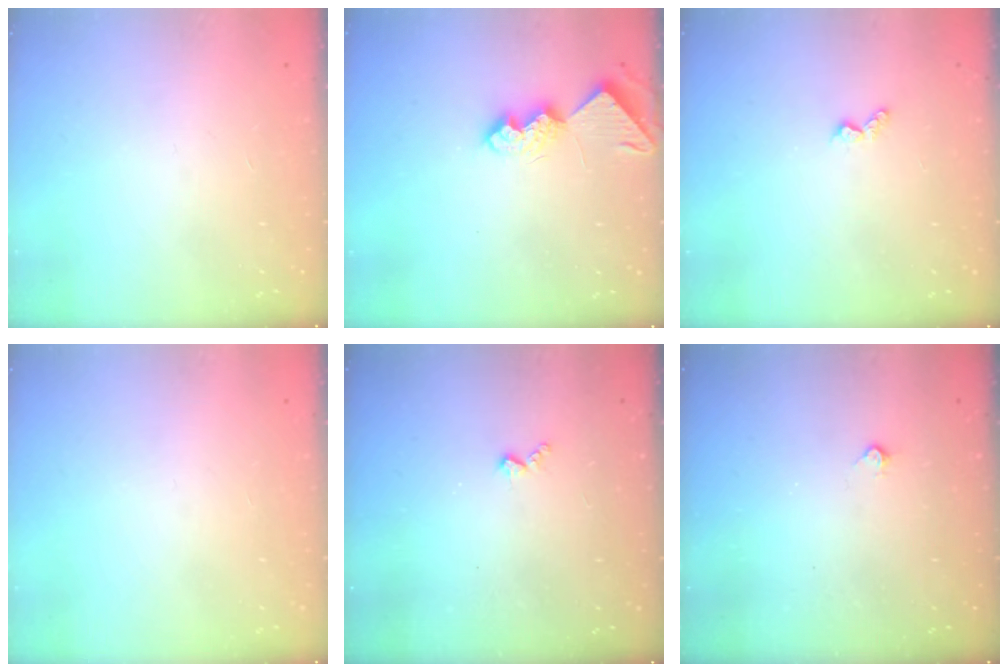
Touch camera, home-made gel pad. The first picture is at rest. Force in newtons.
{"total": 9.2, "press": 9.2, "slide": 0.6}
{"total": 4.1, "press": 4.1, "slide": 0.6}
{"total": 0.0}
{"total": 4.0, "press": 3.9, "slide": 0.5}
{"total": 2.2, "press": 2.2, "slide": 0.4}